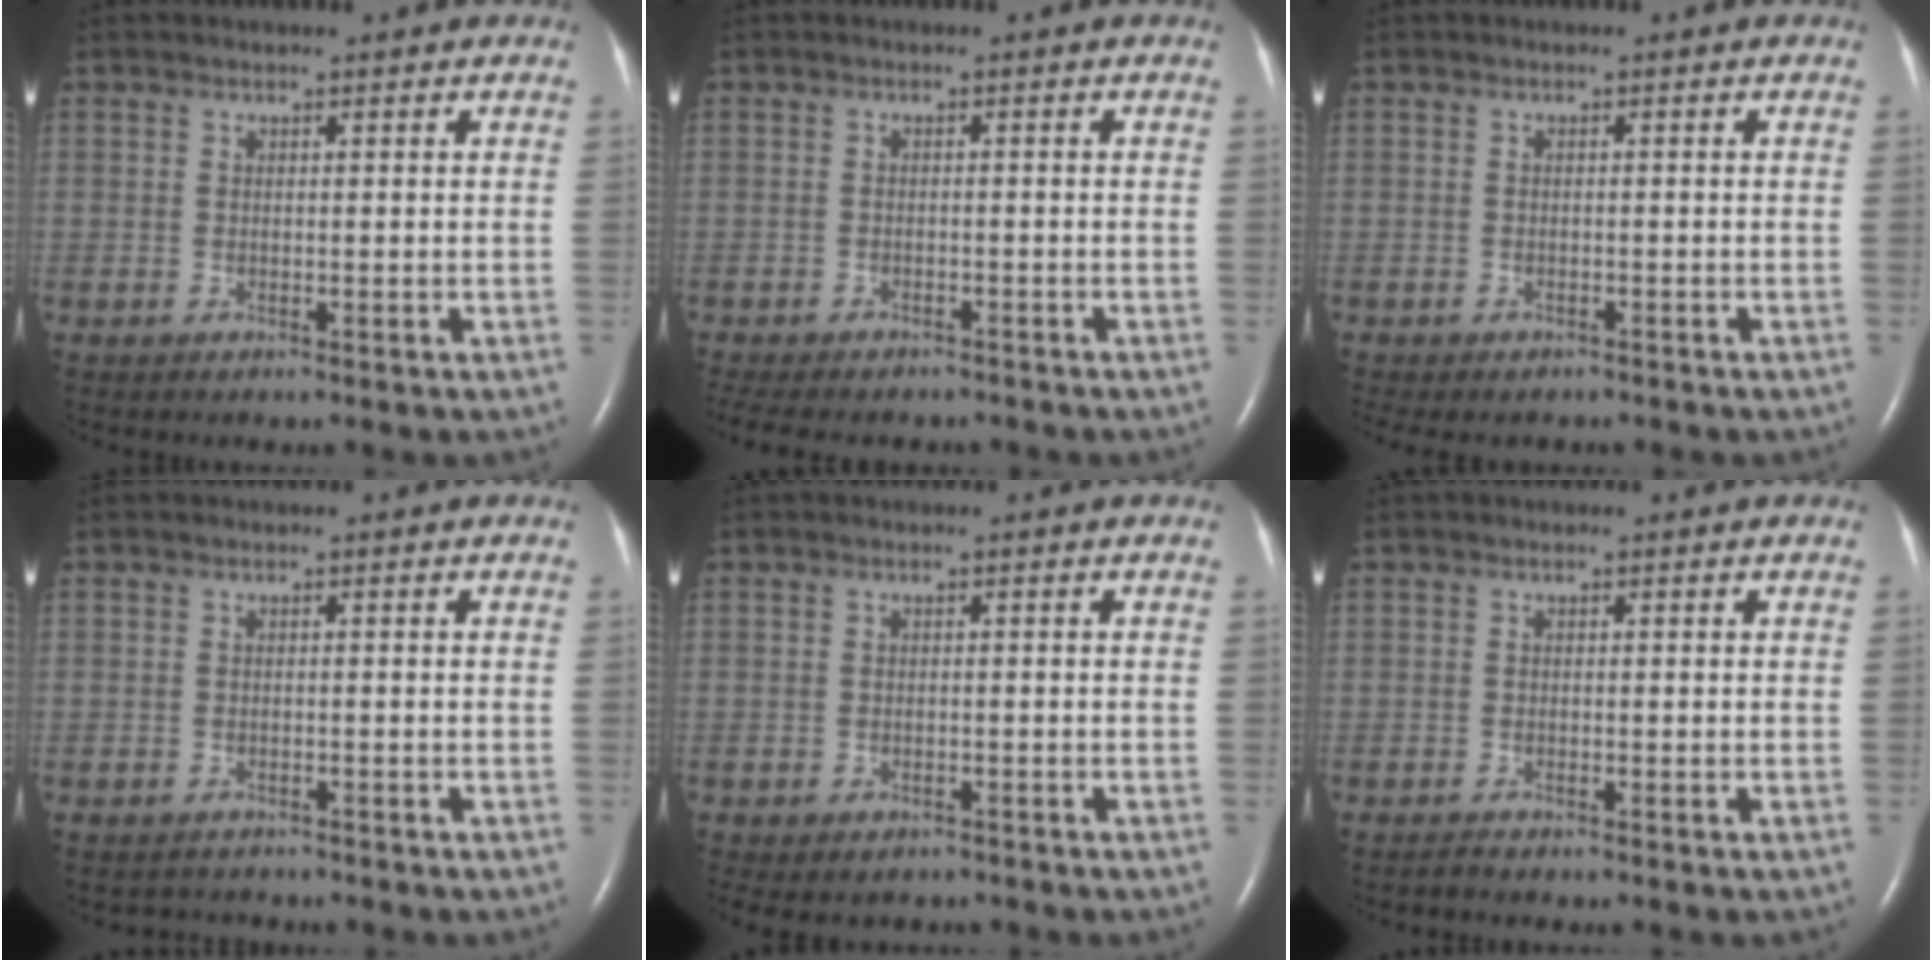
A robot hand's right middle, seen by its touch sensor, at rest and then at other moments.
{"total": 11.8, "force": [-10.1, 3.9, 4.6], "torque": [-0.095, -0.006, -0.130]}
{"total": 6.8, "force": [-5.8, 2.6, 2.3], "torque": [-0.035, -0.004, -0.074]}
{"total": 1.6, "force": [-1.5, 0.5, -0.4], "torque": [0.002, -0.006, -0.021]}
{"total": 4.8, "force": [-4.0, 2.4, 1.2], "torque": [-0.013, 0.003, -0.048]}
{"total": 0.7, "force": [-0.6, -0.1, 0.1], "torque": [-0.010, -0.002, -0.013]}